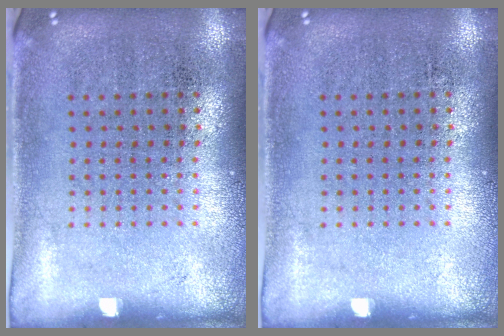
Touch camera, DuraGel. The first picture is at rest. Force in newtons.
{"total": 0.0}